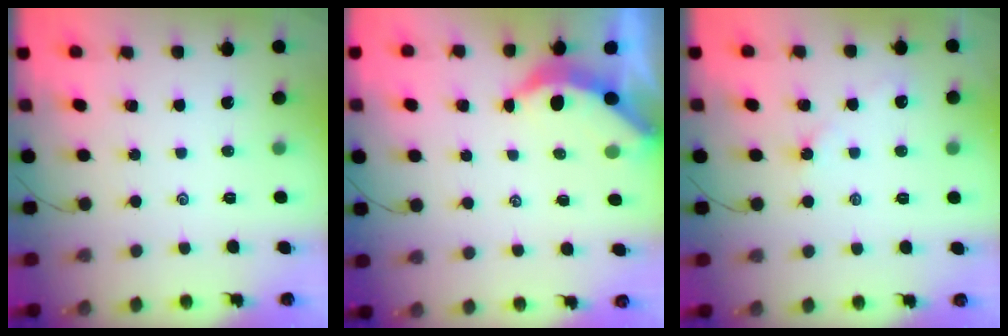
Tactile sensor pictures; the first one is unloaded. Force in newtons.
{"total": 3.7, "press": 3.6, "slide": 0.4}
{"total": 2.2, "press": 2.1, "slide": 0.4}